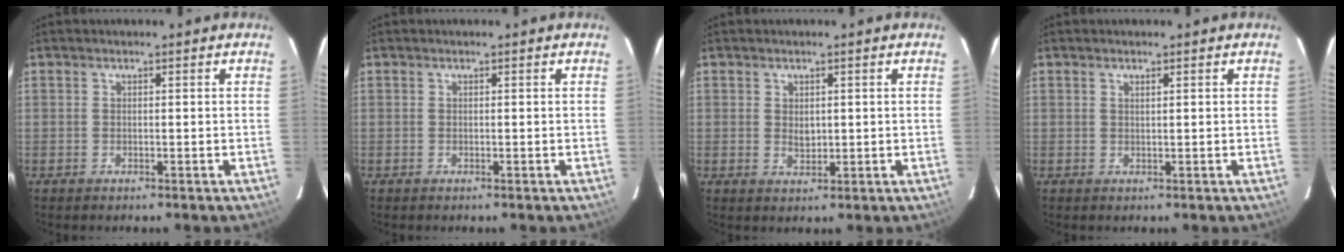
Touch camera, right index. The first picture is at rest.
{"total": 0.0}
{"total": 2.2, "force": [0.3, 1.6, 1.4], "torque": [-0.020, -0.002, 0.008]}
{"total": 0.7, "force": [0.5, 0.1, 0.5], "torque": [-0.008, 0.002, 0.009]}